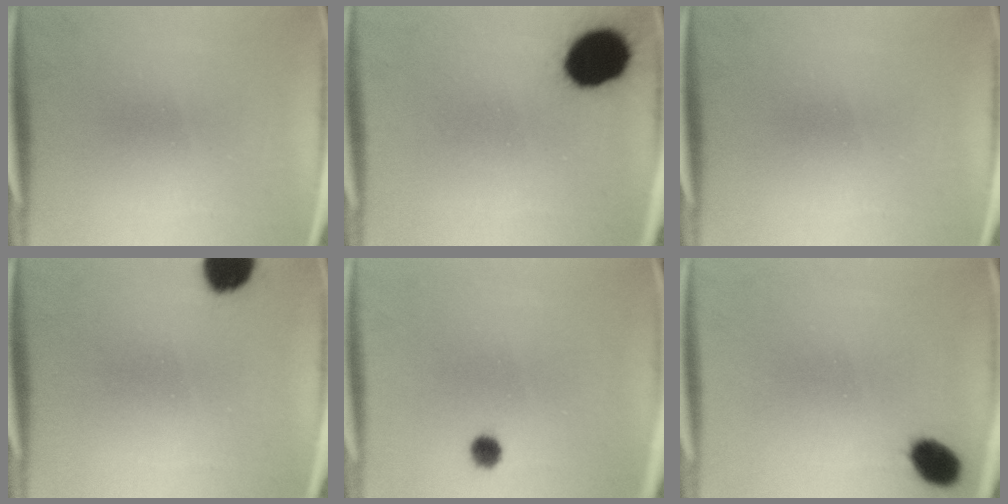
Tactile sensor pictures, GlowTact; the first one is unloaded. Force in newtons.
{"total": 14.4}
{"total": 0.0}
{"total": 7.6}
{"total": 2.4}
{"total": 5.9}